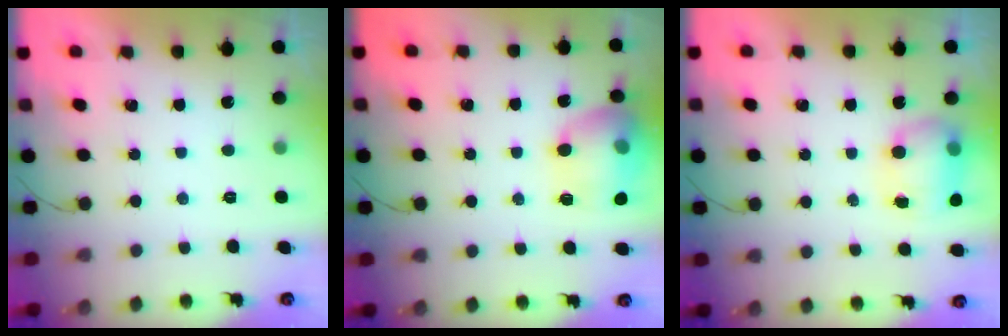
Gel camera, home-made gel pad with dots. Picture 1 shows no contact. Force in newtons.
{"total": 16.7, "press": 16.6, "slide": 1.4}
{"total": 8.6, "press": 8.5, "slide": 1.0}